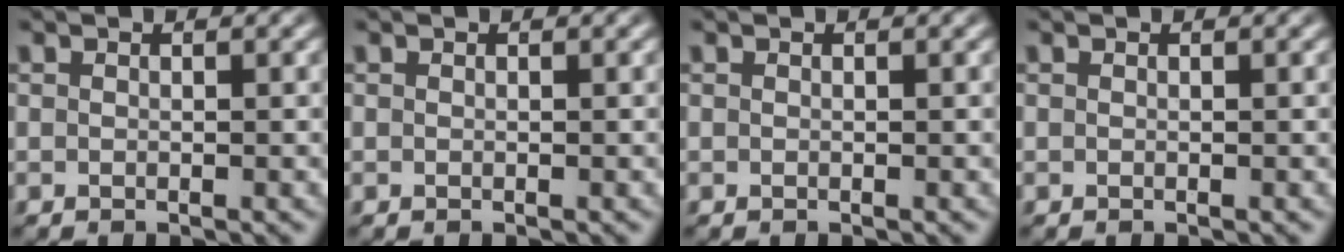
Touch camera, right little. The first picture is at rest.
{"total": 0.0}
{"total": 0.0}
{"total": 0.0}